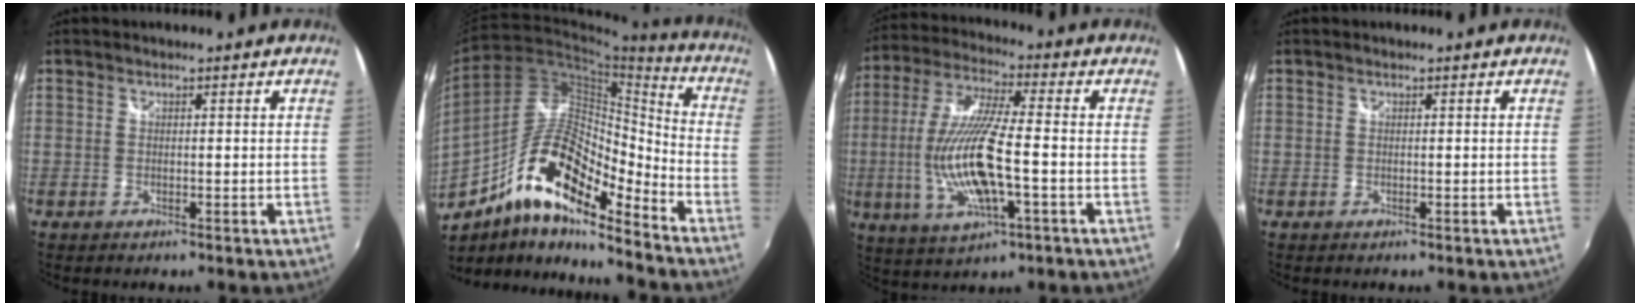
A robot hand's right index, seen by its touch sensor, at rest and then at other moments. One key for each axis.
{"total": 18.6, "fx": -11.4, "fy": 5.6, "fz": 13.5, "tx": -0.240, "ty": 0.003, "tz": -0.219}
{"total": 16.0, "fx": -3.0, "fy": 3.8, "fz": 15.2, "tx": -0.305, "ty": -0.012, "tz": -0.052}
{"total": 0.0}